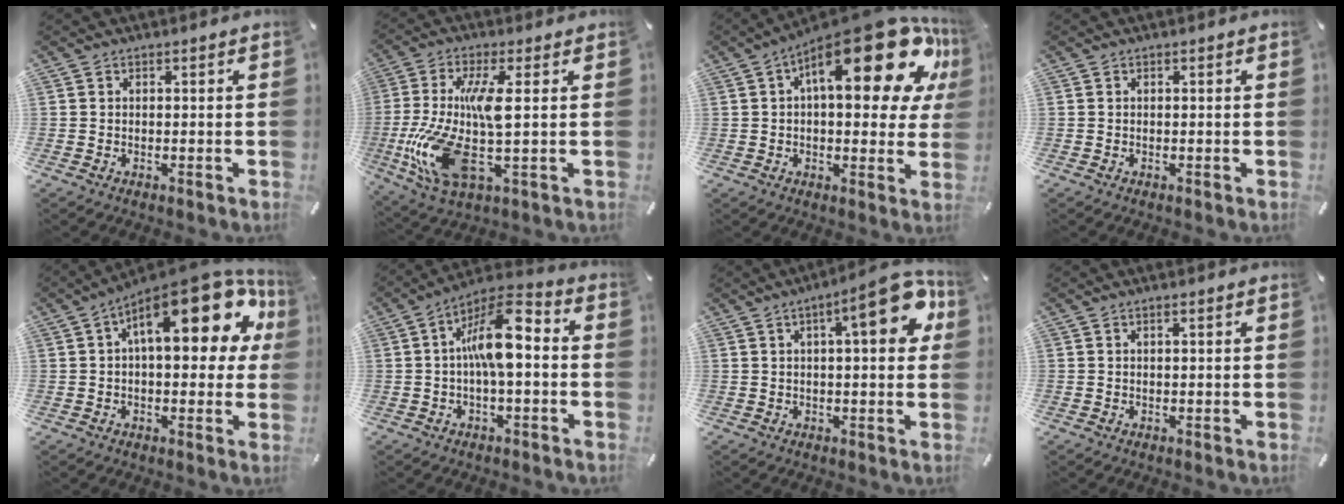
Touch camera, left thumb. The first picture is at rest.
{"total": 15.2, "force": [-0.1, 3.4, 14.8], "torque": [-0.338, -0.031, -0.012]}
{"total": 25.0, "force": [10.3, 9.8, 20.5], "torque": [-0.282, -0.066, 0.168]}
{"total": 0.0}
{"total": 21.1, "force": [7.4, 9.4, 17.4], "torque": [-0.233, -0.042, 0.119]}
{"total": 13.1, "force": [0.5, 5.5, 11.9], "torque": [-0.205, 0.011, 0.008]}
{"total": 13.5, "force": [4.8, 4.3, 11.9], "torque": [-0.147, -0.023, 0.069]}
{"total": 0.7, "force": [0.2, 0.1, 0.7], "torque": [-0.011, 0.000, 0.003]}